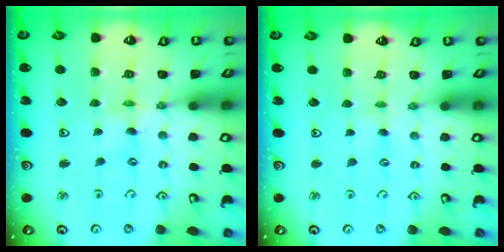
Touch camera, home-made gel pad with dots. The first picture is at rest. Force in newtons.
{"total": 0.0}